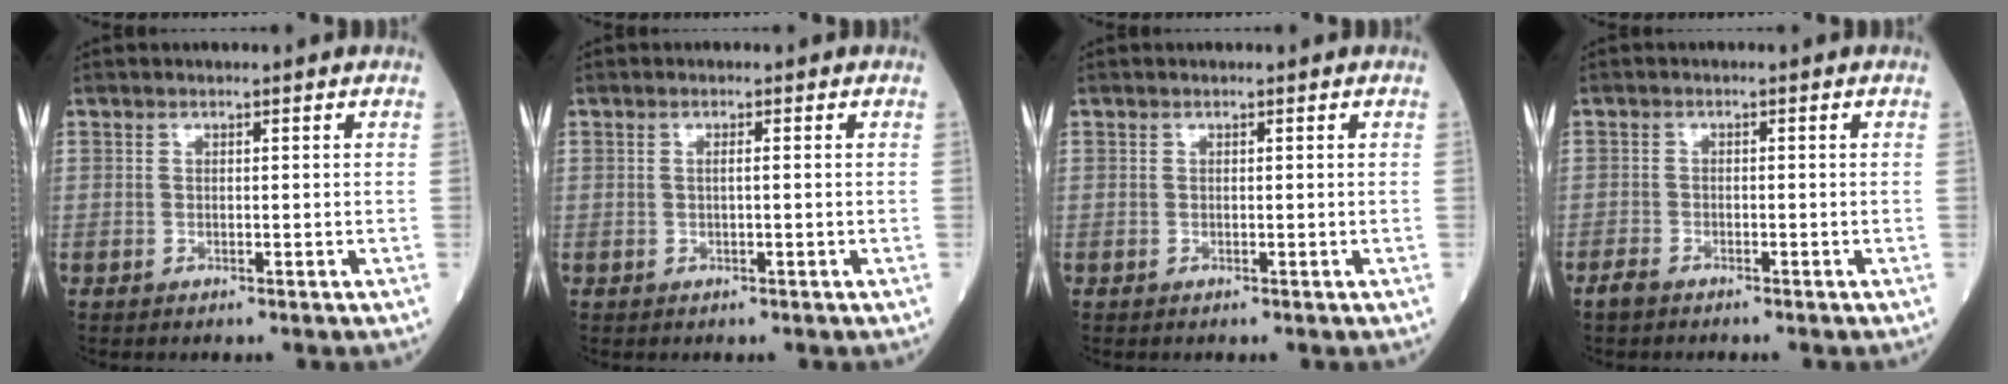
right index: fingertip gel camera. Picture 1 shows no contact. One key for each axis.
{"total": 0.8, "fx": 0.0, "fy": 0.0, "fz": 0.8, "tx": -0.015, "ty": 0.002, "tz": 0.000}
{"total": 0.0}
{"total": 1.8, "fx": -1.5, "fy": 0.5, "fz": 0.7, "tx": -0.023, "ty": -0.002, "tz": -0.028}